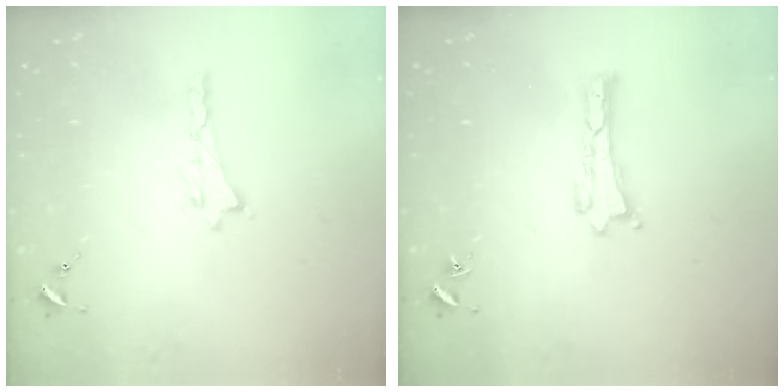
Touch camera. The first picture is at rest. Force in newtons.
{"total": 0.0}